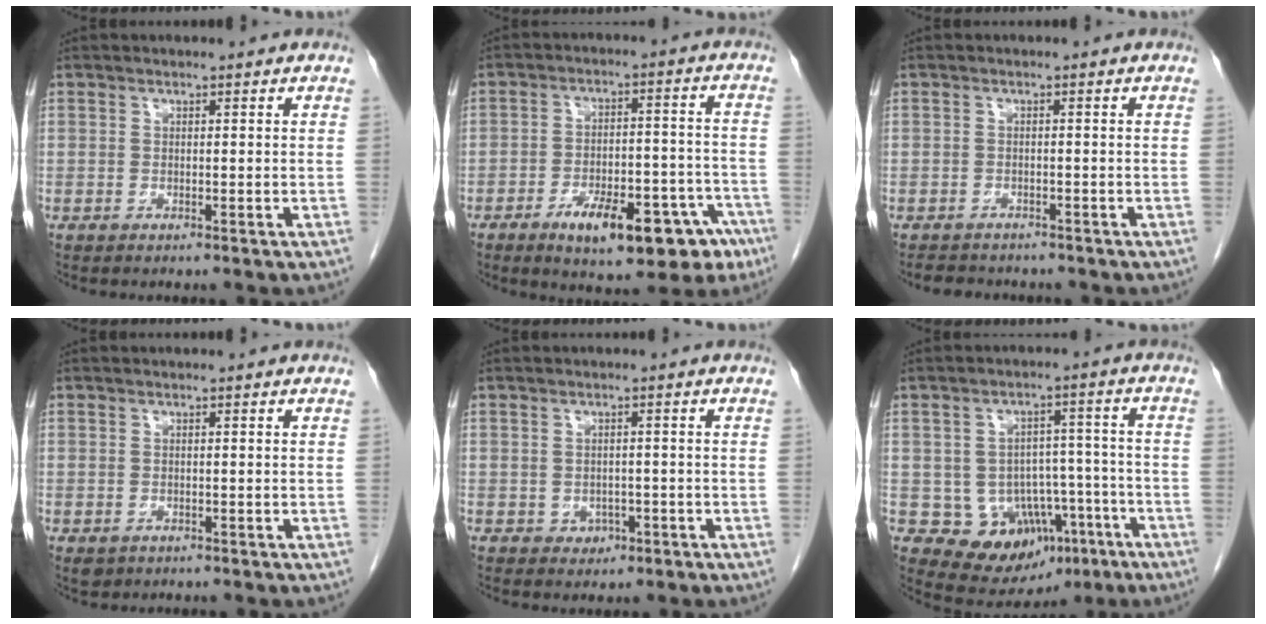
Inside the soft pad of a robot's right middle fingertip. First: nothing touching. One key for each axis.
{"total": 15.3, "fx": -9.2, "fy": 5.7, "fz": 10.9, "tx": -0.111, "ty": 0.029, "tz": -0.122}
{"total": 4.6, "fx": -4.0, "fy": 2.1, "fz": 1.0, "tx": -0.016, "ty": -0.001, "tz": -0.053}
{"total": 1.2, "fx": -0.5, "fy": 1.0, "fz": 0.4, "tx": -0.010, "ty": 0.002, "tz": 0.001}
{"total": 2.1, "fx": -0.9, "fy": 1.7, "fz": 0.8, "tx": -0.010, "ty": 0.005, "tz": -0.003}
{"total": 11.3, "fx": -5.0, "fy": 8.7, "fz": 5.3, "tx": -0.061, "ty": 0.028, "tz": -0.053}